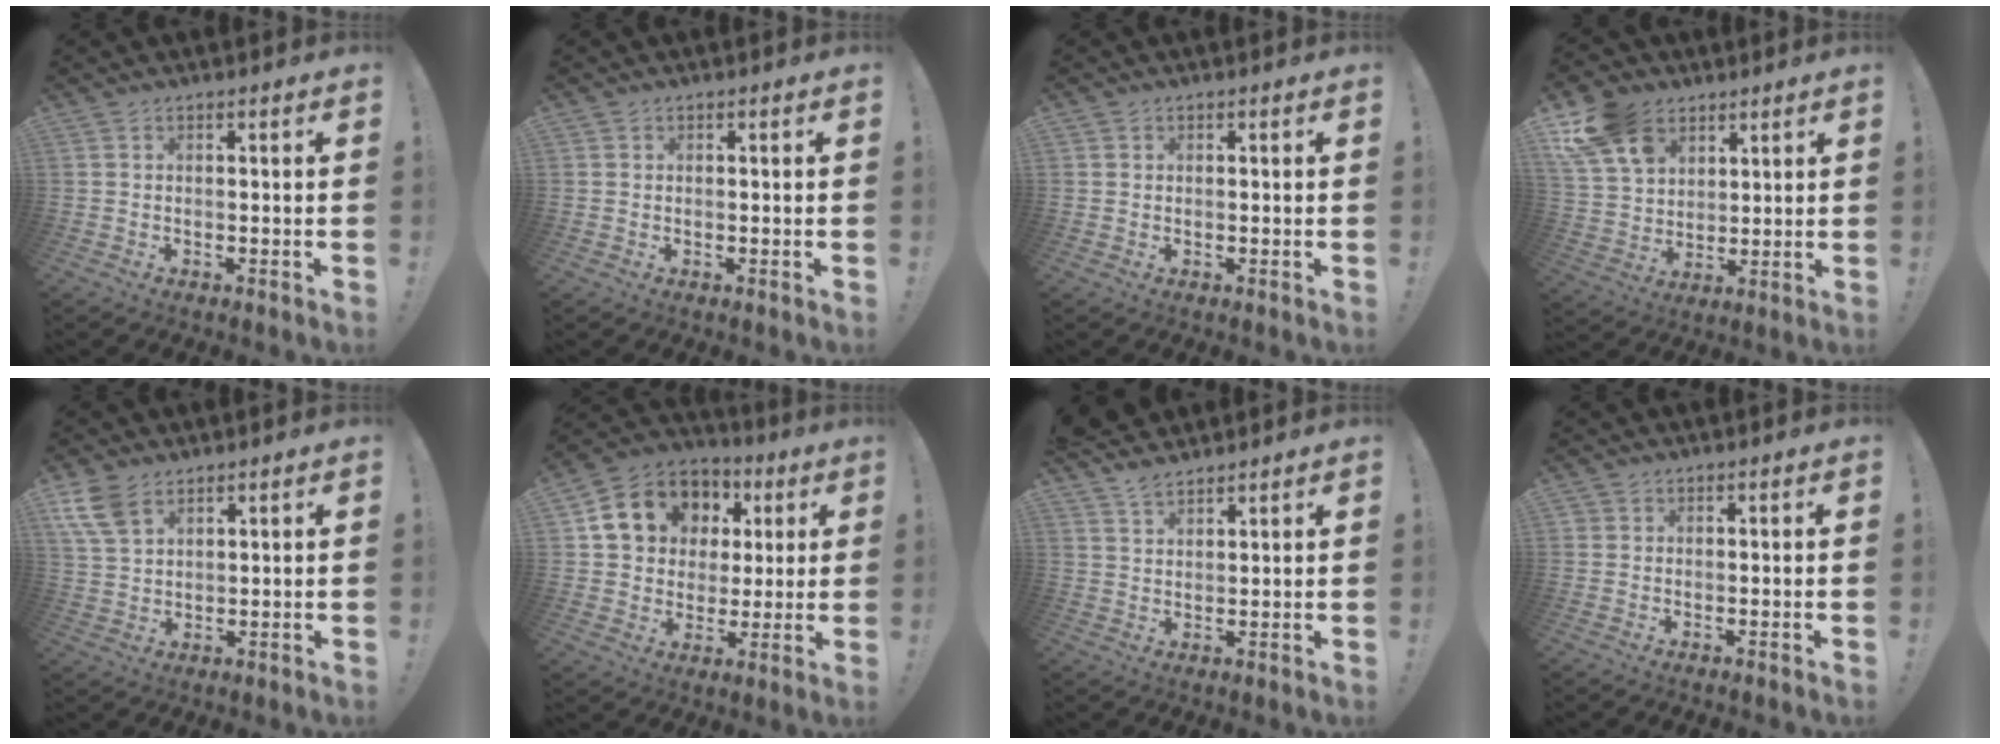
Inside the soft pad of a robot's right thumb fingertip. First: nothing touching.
{"total": 0.6, "force": [0.3, 0.4, -0.3], "torque": [0.007, 0.001, 0.005]}
{"total": 0.9, "force": [0.5, 0.8, -0.2], "torque": [0.007, 0.001, 0.008]}
{"total": 15.7, "force": [8.3, 11.1, 7.4], "torque": [-0.147, -0.040, 0.162]}
{"total": 8.2, "force": [4.8, 4.7, 4.7], "torque": [-0.092, -0.014, 0.096]}
{"total": 14.9, "force": [5.4, 12.3, 6.5], "torque": [-0.102, -0.013, 0.121]}
{"total": 5.3, "force": [4.7, 1.9, 1.6], "torque": [-0.032, -0.025, 0.089]}
{"total": 1.1, "force": [0.4, 1.0, 0.3], "torque": [-0.009, 0.004, 0.008]}